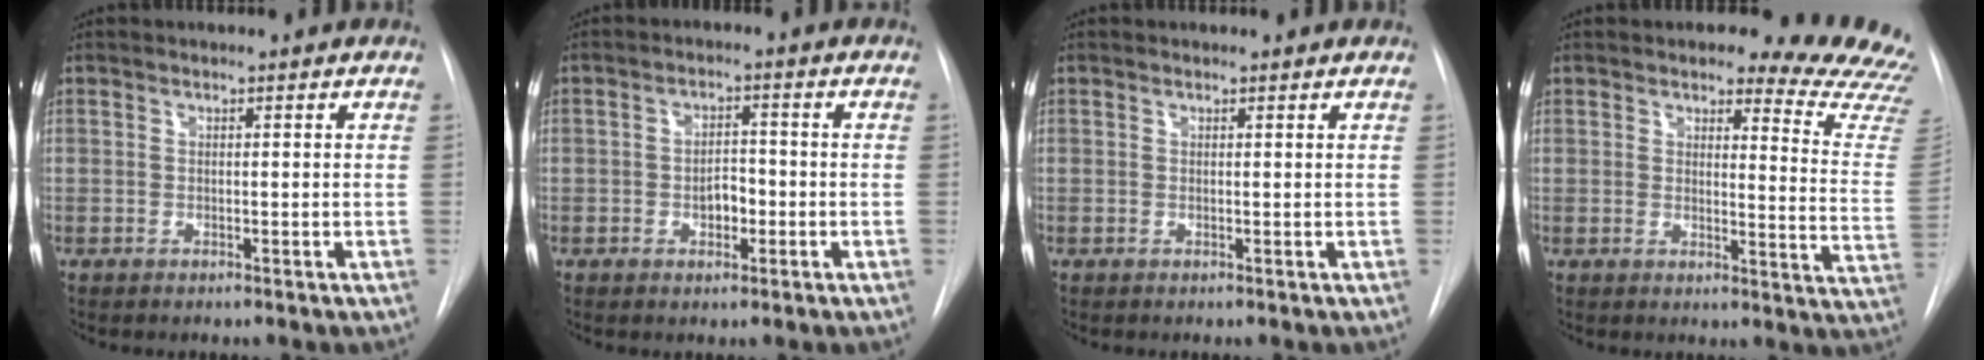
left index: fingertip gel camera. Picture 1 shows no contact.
{"total": 3.3, "force": [-1.1, 1.9, 2.5], "torque": [-0.035, 0.005, -0.014]}
{"total": 1.0, "force": [1.0, 0.3, 0.2], "torque": [-0.010, 0.010, 0.011]}
{"total": 15.0, "force": [13.6, 3.0, 5.6], "torque": [-0.034, -0.100, 0.119]}